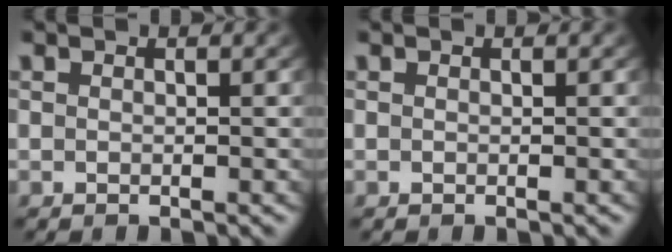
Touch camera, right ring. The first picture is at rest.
{"total": 0.0}